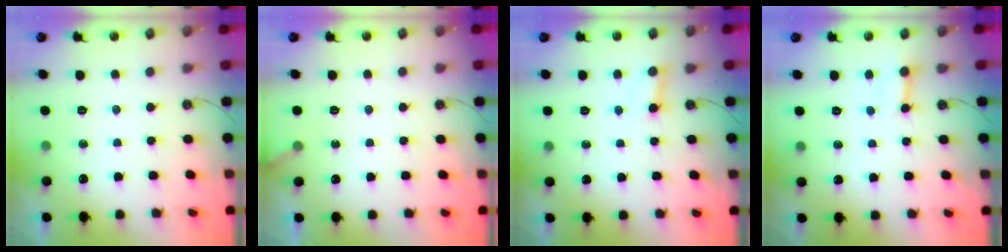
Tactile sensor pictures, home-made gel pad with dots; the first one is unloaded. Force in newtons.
{"total": 2.4, "press": 2.4, "slide": 0.2}
{"total": 3.7, "press": 3.7, "slide": 0.2}
{"total": 3.3, "press": 3.3, "slide": 0.2}